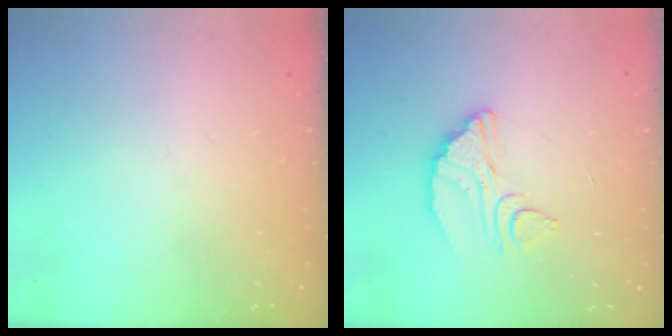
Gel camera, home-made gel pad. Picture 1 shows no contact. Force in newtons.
{"total": 8.8, "press": 8.8, "slide": 0.8}